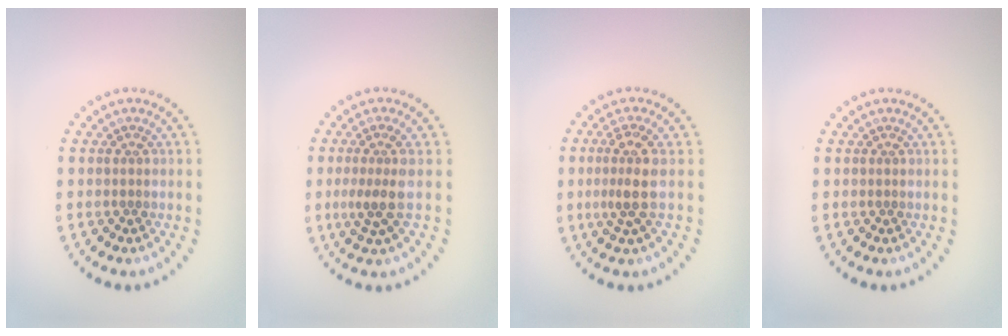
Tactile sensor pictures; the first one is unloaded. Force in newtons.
{"total": 2.8, "press": 2.0, "slide": 1.9}
{"total": 2.7, "press": 2.3, "slide": 1.5}
{"total": 0.0}